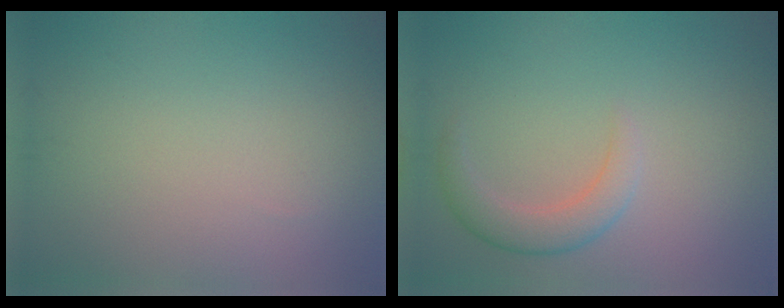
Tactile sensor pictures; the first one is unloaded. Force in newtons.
{"total": 2.8, "press": 2.8, "slide": 0.1}